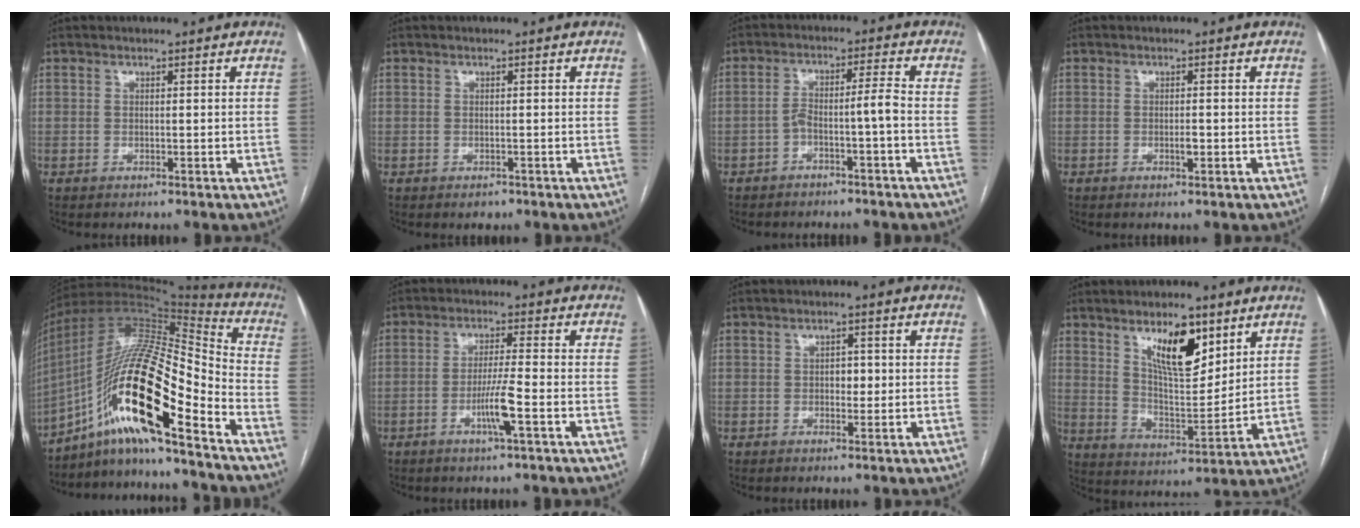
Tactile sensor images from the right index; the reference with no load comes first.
{"total": 1.1, "force": [-0.7, 0.7, 0.4], "torque": [-0.001, 0.001, -0.006]}
{"total": 4.1, "force": [-2.1, -0.2, 3.6], "torque": [-0.068, 0.024, -0.032]}
{"total": 1.1, "force": [-0.3, 0.3, 1.0], "torque": [-0.019, 0.000, -0.005]}
{"total": 21.0, "force": [-11.2, 3.2, 17.5], "torque": [-0.345, 0.005, -0.200]}
{"total": 5.5, "force": [-2.1, -0.4, 5.0], "torque": [-0.095, -0.009, -0.041]}
{"total": 2.2, "force": [0.0, 1.4, 1.7], "torque": [-0.020, 0.004, 0.000]}
{"total": 11.0, "force": [6.3, 3.6, 8.3], "torque": [-0.143, -0.004, 0.119]}